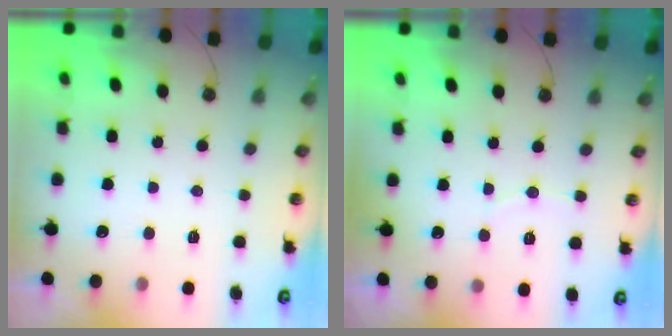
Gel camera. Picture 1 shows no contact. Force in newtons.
{"total": 3.7, "press": 3.6, "slide": 0.9}